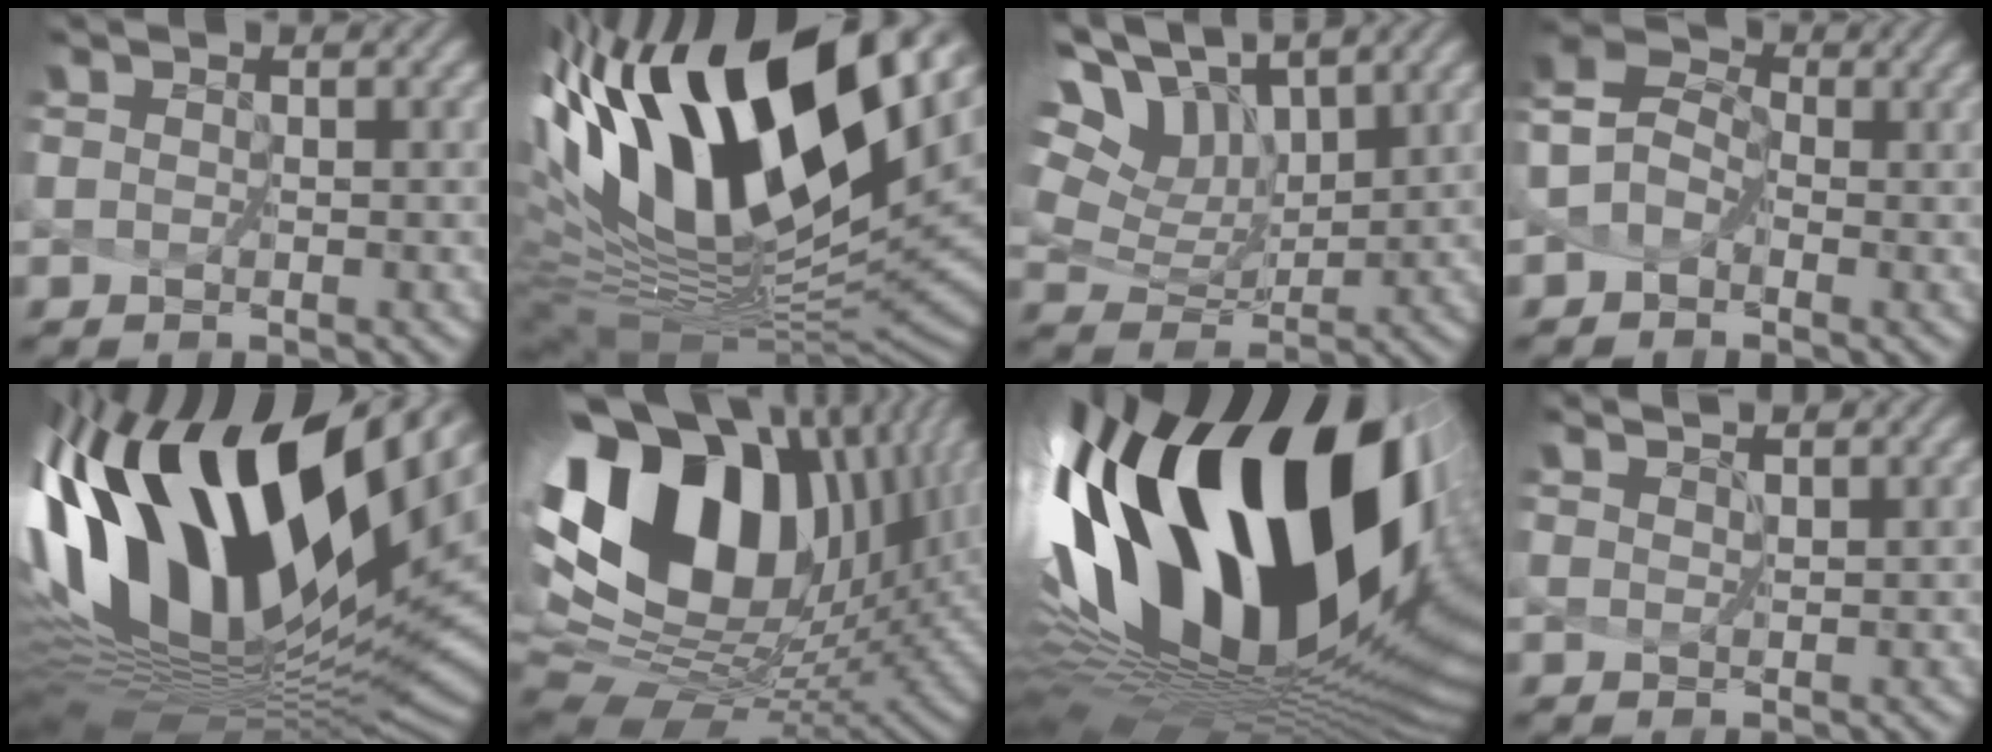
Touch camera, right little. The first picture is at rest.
{"total": 16.3, "force": [4.1, 6.5, 14.4], "torque": [-0.247, 0.004, 0.086]}
{"total": 11.9, "force": [7.7, 6.2, 6.5], "torque": [-0.167, 0.034, 0.138]}
{"total": 2.9, "force": [-1.7, 1.8, 1.5], "torque": [-0.030, 0.011, -0.030]}
{"total": 17.0, "force": [4.7, 7.2, 14.7], "torque": [-0.263, 0.009, 0.091]}
{"total": 17.6, "force": [5.6, 10.8, 12.8], "torque": [-0.256, 0.023, 0.103]}
{"total": 20.2, "force": [3.9, 8.9, 17.7], "torque": [-0.292, -0.007, 0.078]}
{"total": 2.0, "force": [1.9, 0.1, 0.7], "torque": [-0.029, 0.005, 0.040]}